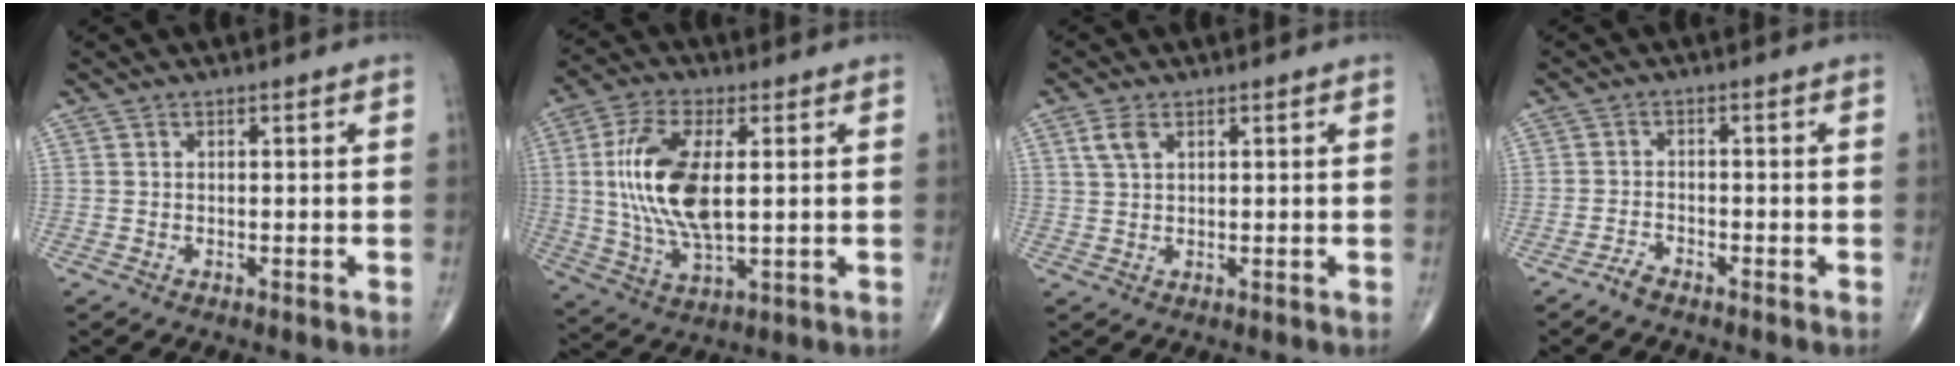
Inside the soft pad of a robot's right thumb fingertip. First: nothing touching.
{"total": 15.4, "force": [1.7, 6.8, 13.8], "torque": [-0.282, -0.008, 0.037]}
{"total": 3.0, "force": [1.5, 1.6, 2.1], "torque": [-0.046, 0.005, 0.035]}
{"total": 2.1, "force": [-1.9, 0.6, 0.8], "torque": [-0.021, 0.008, -0.037]}